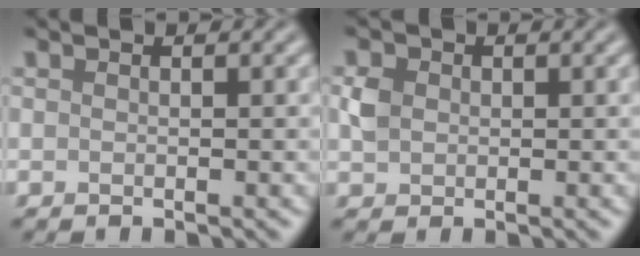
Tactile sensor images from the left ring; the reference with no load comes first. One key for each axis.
{"total": 1.9, "fx": 0.3, "fy": 1.7, "fz": 0.9, "tx": -0.019, "ty": 0.001, "tz": 0.003}